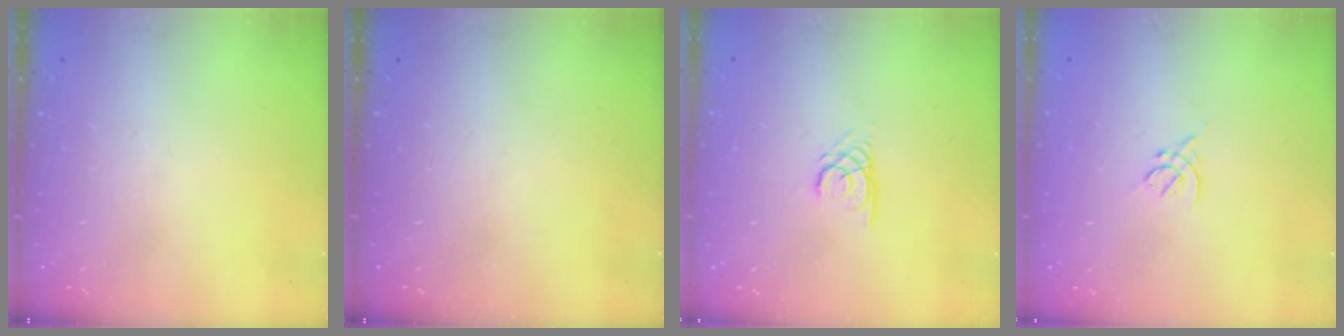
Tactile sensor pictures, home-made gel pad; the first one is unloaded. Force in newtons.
{"total": 0.0}
{"total": 2.4, "press": 2.4, "slide": 0.2}
{"total": 2.7, "press": 2.6, "slide": 0.8}